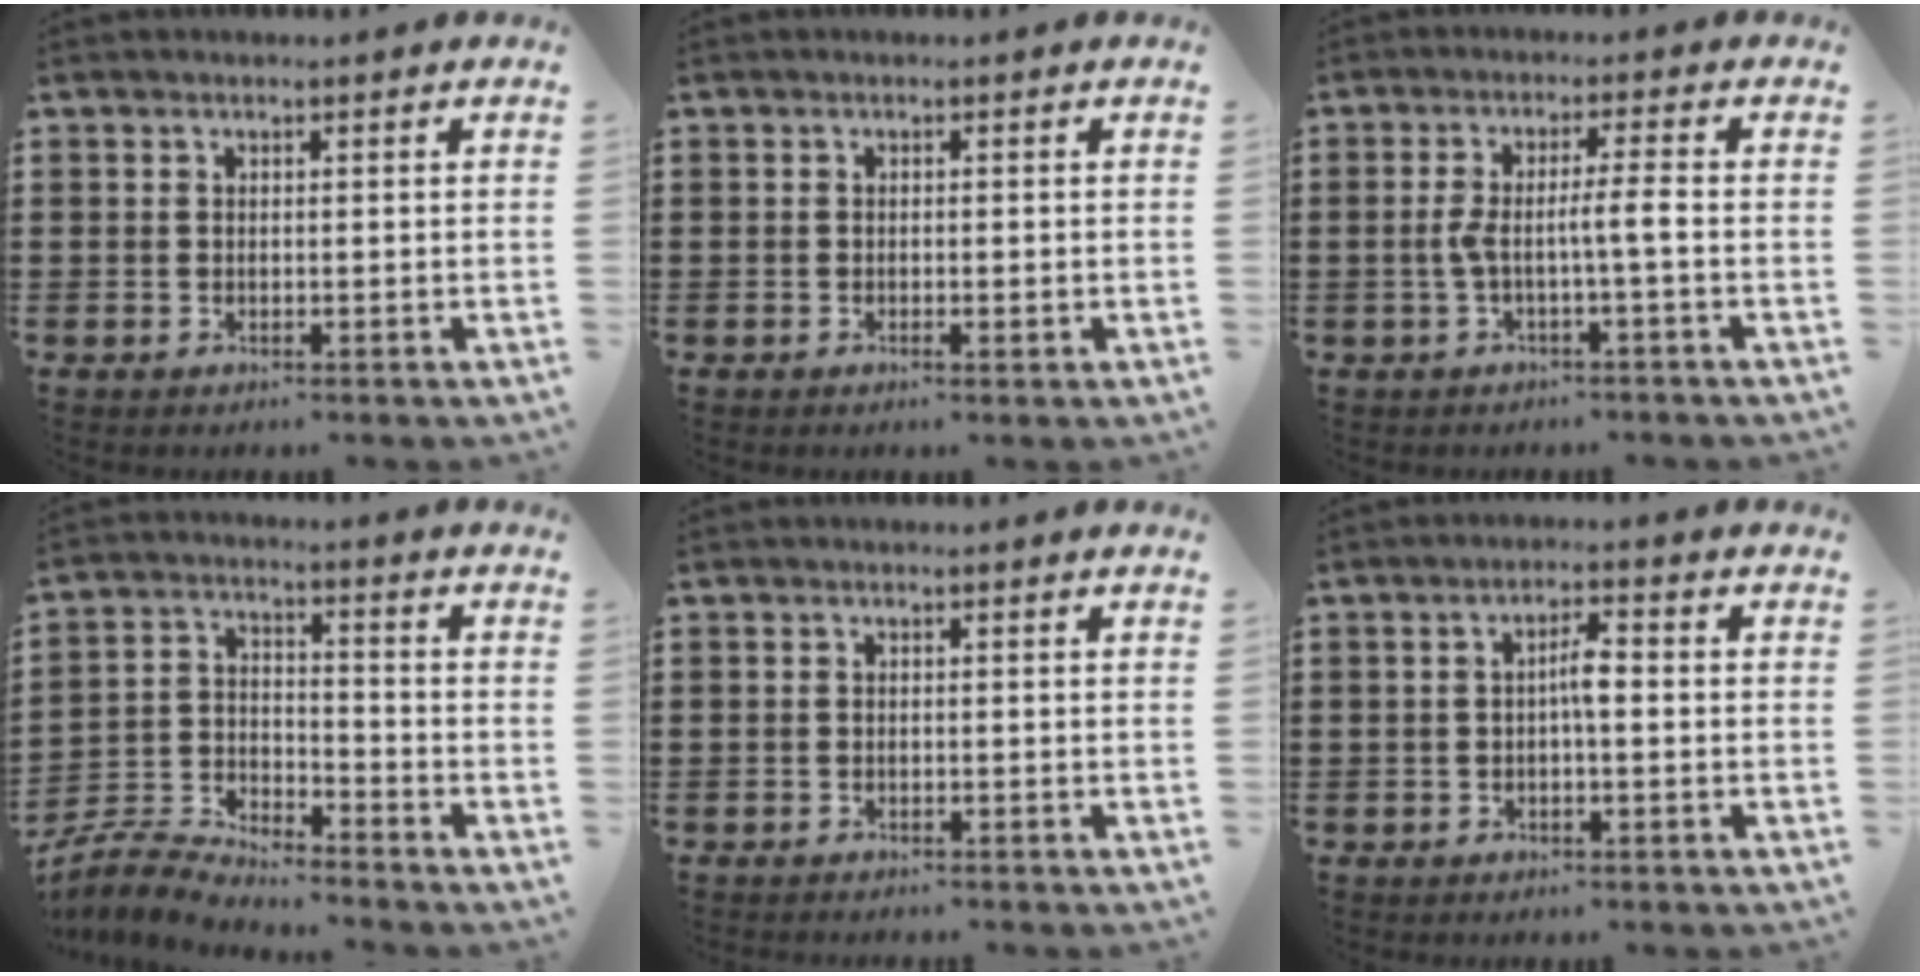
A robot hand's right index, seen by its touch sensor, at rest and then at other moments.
{"total": 0.8, "force": [-0.3, 0.2, 0.8], "torque": [-0.015, -0.004, -0.004]}
{"total": 4.7, "force": [-0.8, -0.1, 4.6], "torque": [-0.100, -0.008, -0.024]}
{"total": 5.3, "force": [-5.2, 0.4, 0.8], "torque": [-0.037, -0.005, -0.110]}
{"total": 0.6, "force": [-0.6, 0.0, 0.0], "torque": [-0.003, -0.003, -0.013]}
{"total": 3.1, "force": [-0.3, 0.7, 3.0], "torque": [-0.056, 0.004, -0.007]}